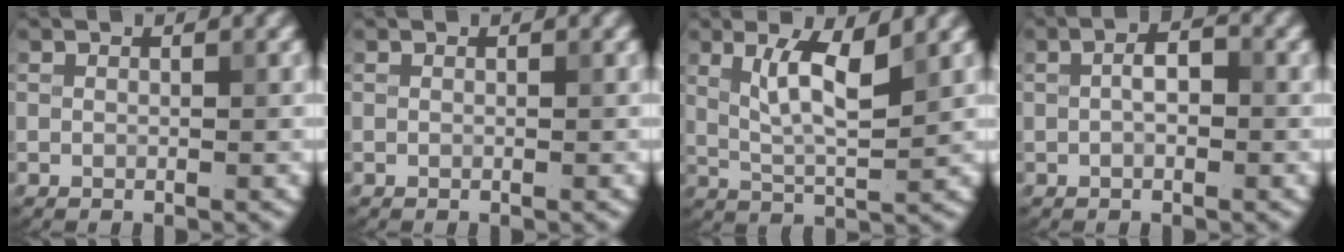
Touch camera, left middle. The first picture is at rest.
{"total": 0.0}
{"total": 4.7, "force": [1.8, 1.1, 4.2], "torque": [-0.087, -0.002, 0.035]}
{"total": 2.2, "force": [-0.1, 1.0, 1.9], "torque": [-0.031, 0.003, -0.003]}